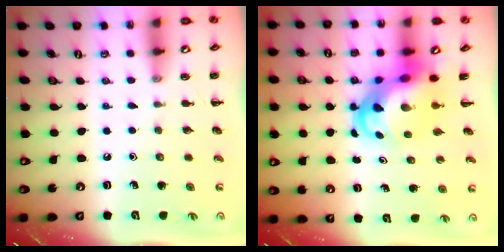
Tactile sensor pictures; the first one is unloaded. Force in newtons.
{"total": 7.7, "press": 7.4, "slide": 2.2}